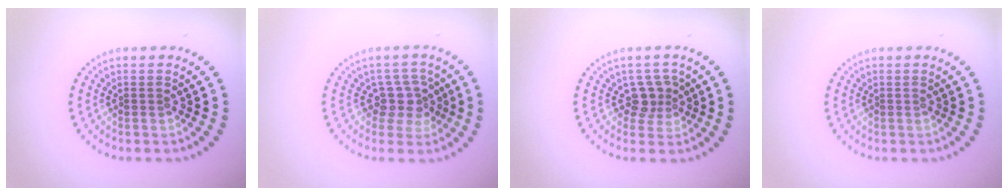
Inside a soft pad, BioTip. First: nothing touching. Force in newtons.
{"total": 2.8, "press": 2.3, "slide": 1.7}
{"total": 2.3, "press": 1.8, "slide": 1.3}
{"total": 0.0}